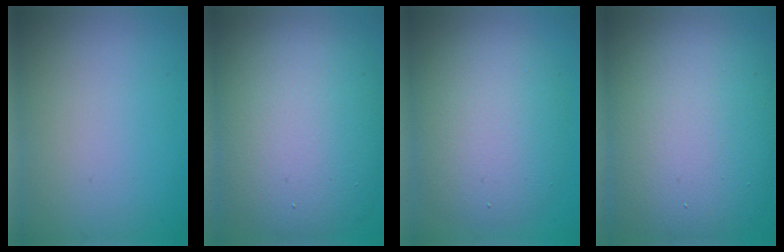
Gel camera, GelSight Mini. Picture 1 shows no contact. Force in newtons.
{"total": 12.9, "press": 12.9, "slide": 1.0}
{"total": 7.5, "press": 7.5, "slide": 0.3}
{"total": 13.9, "press": 13.9, "slide": 1.0}